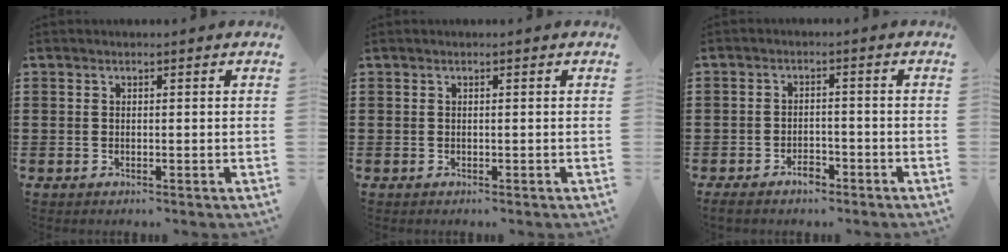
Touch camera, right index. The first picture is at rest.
{"total": 0.0}
{"total": 3.0, "force": [-2.4, 1.2, 1.3], "torque": [-0.025, 0.004, -0.046]}